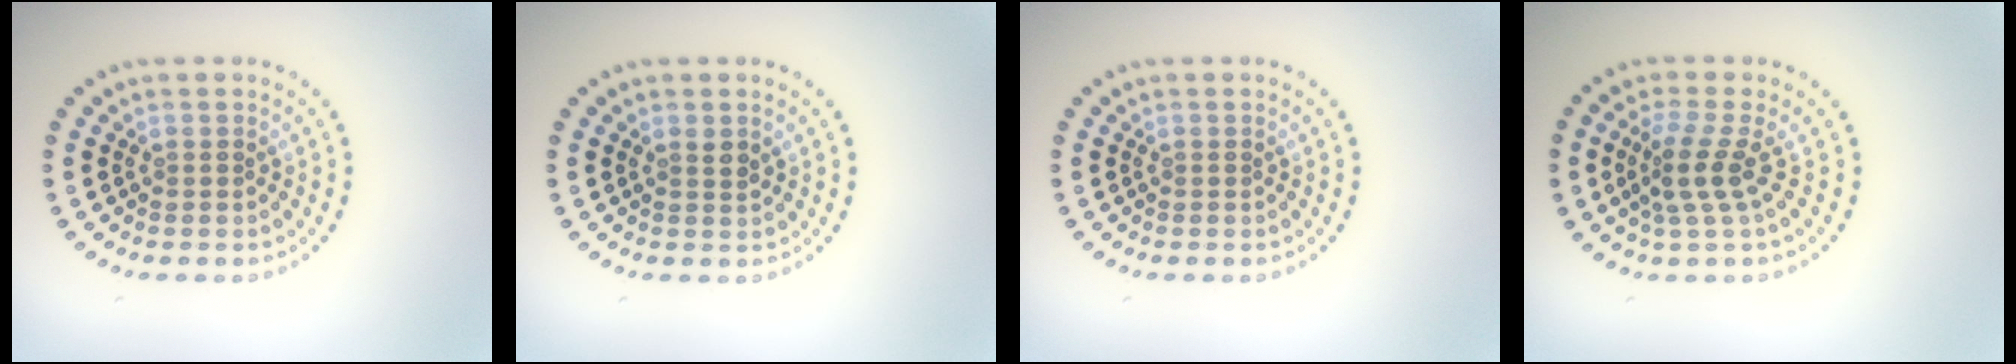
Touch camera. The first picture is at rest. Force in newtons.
{"total": 0.9, "press": 0.8, "slide": 0.4}
{"total": 0.0}
{"total": 2.9, "press": 2.0, "slide": 2.1}